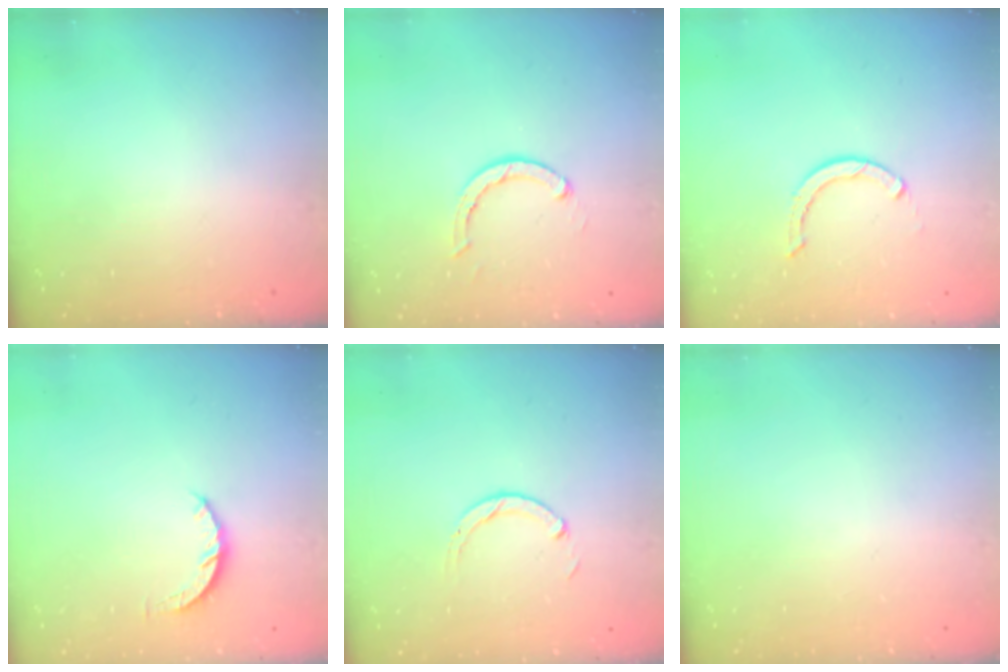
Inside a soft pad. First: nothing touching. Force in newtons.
{"total": 2.9, "press": 2.9, "slide": 0.5}
{"total": 2.6, "press": 2.6, "slide": 0.1}
{"total": 4.3, "press": 4.3, "slide": 0.5}
{"total": 3.0, "press": 2.9, "slide": 0.4}
{"total": 0.0}